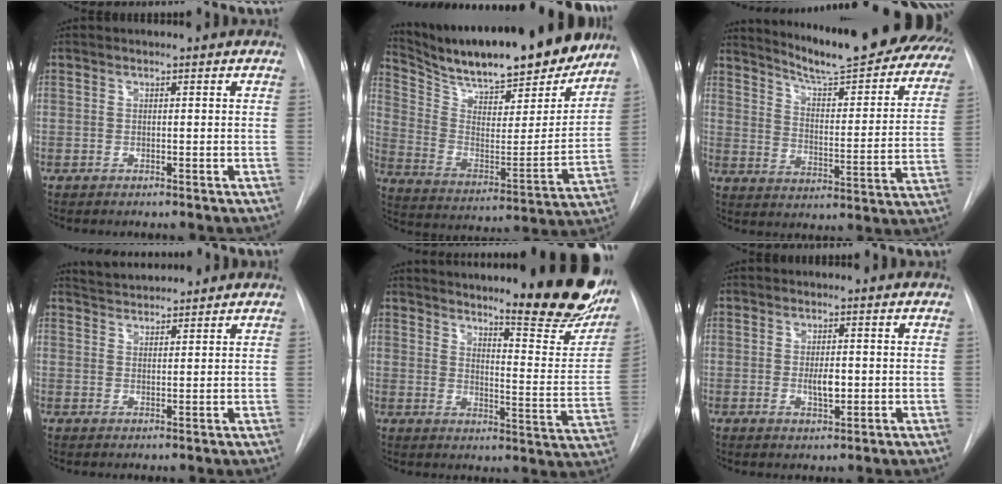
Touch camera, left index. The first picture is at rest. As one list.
[{"total": 25.3, "force": [22.0, 4.9, 11.4], "torque": [-0.197, -0.029, 0.328]}, {"total": 26.6, "force": [23.5, 3.9, 11.9], "torque": [-0.165, -0.083, 0.289]}, {"total": 4.7, "force": [4.6, 0.5, 0.6], "torque": [-0.017, 0.027, 0.080]}, {"total": 22.1, "force": [17.9, 3.0, 12.7], "torque": [-0.165, -0.067, 0.225]}, {"total": 3.1, "force": [-0.3, 1.2, 2.8], "torque": [-0.049, -0.004, -0.003]}]